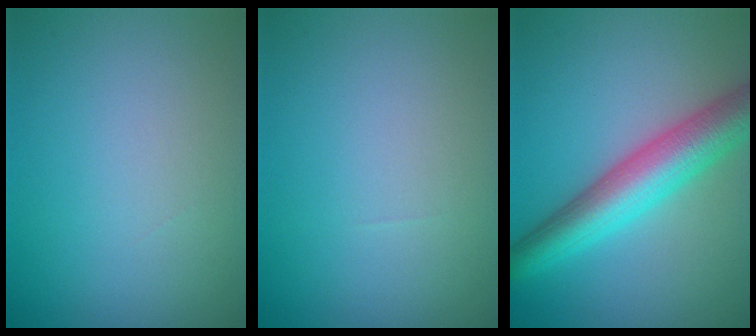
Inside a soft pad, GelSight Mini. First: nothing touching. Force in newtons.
{"total": 0.0}
{"total": 7.0, "press": 7.0, "slide": 0.3}